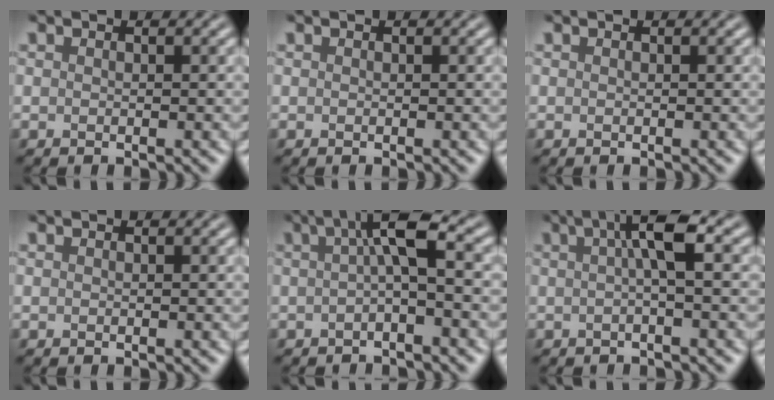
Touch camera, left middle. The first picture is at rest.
{"total": 0.0}
{"total": 0.0}
{"total": 0.0}
{"total": 4.3, "force": [0.4, 0.8, 4.2], "torque": [-0.070, 0.012, 0.001]}
{"total": 3.9, "force": [0.7, 0.6, 3.8], "torque": [-0.061, 0.009, 0.006]}